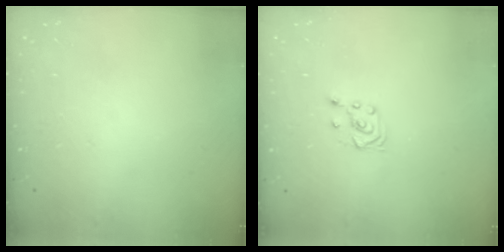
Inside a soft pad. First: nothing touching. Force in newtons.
{"total": 3.5, "press": 3.4, "slide": 0.8}